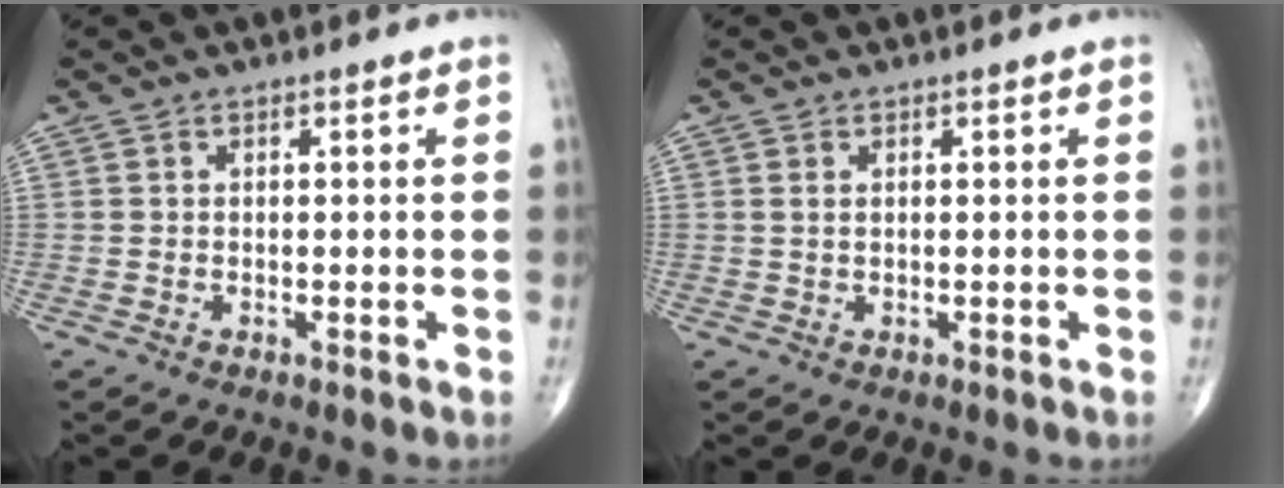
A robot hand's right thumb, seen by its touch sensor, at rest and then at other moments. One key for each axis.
{"total": 0.8, "fx": 0.4, "fy": 0.4, "fz": 0.6, "tx": -0.015, "ty": 0.002, "tz": 0.009}